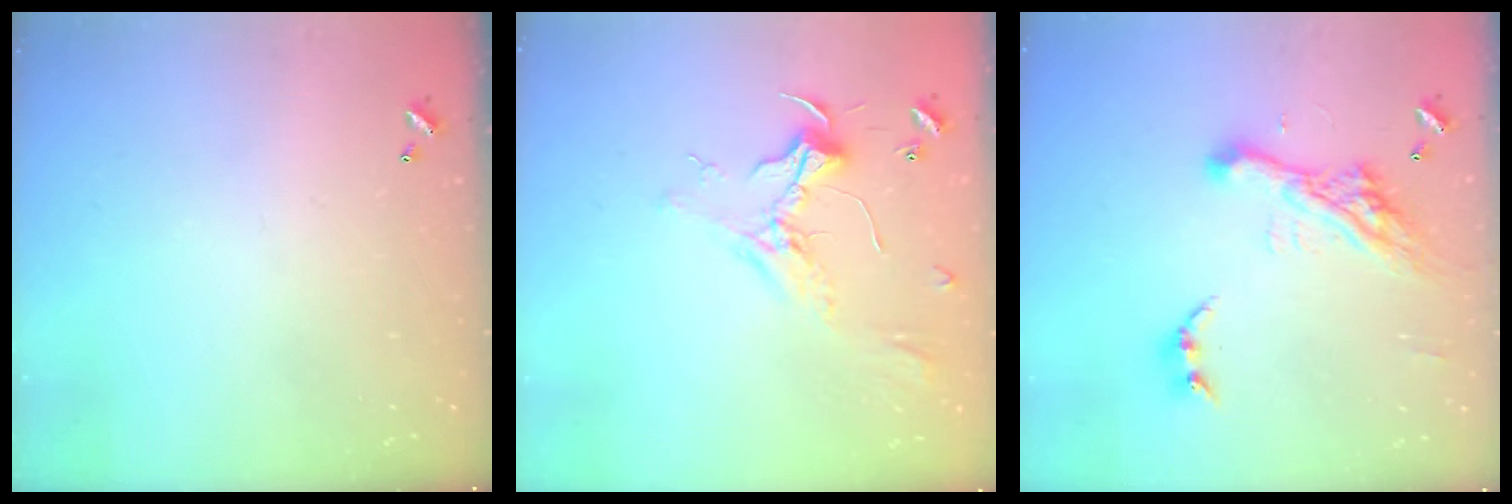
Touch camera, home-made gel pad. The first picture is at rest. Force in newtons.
{"total": 2.3, "press": 2.2, "slide": 0.7}
{"total": 14.0, "press": 13.9, "slide": 1.7}